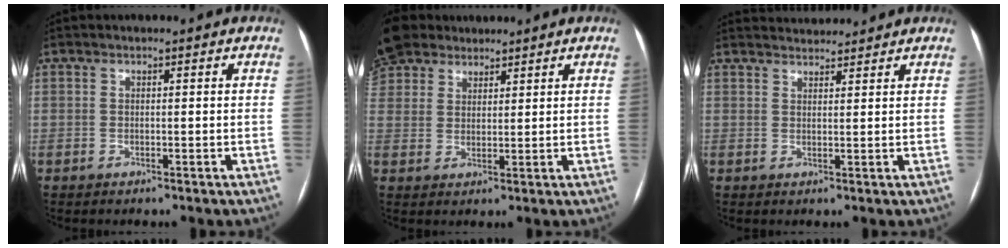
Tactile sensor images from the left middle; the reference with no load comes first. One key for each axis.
{"total": 10.7, "fx": 8.2, "fy": 6.1, "fz": 3.1, "tx": -0.099, "ty": 0.037, "tz": 0.164}
{"total": 4.6, "fx": 4.6, "fy": 0.5, "fz": 0.4, "tx": -0.011, "ty": 0.025, "tz": 0.068}